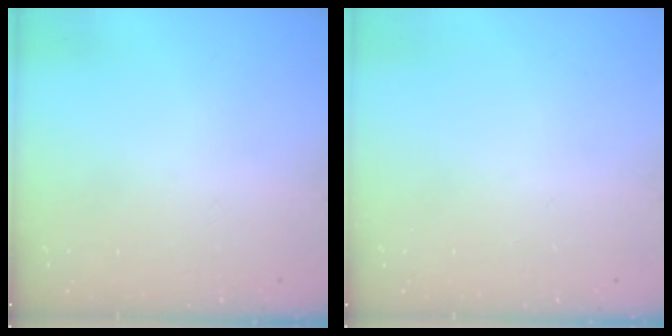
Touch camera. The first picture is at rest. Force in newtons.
{"total": 0.0}